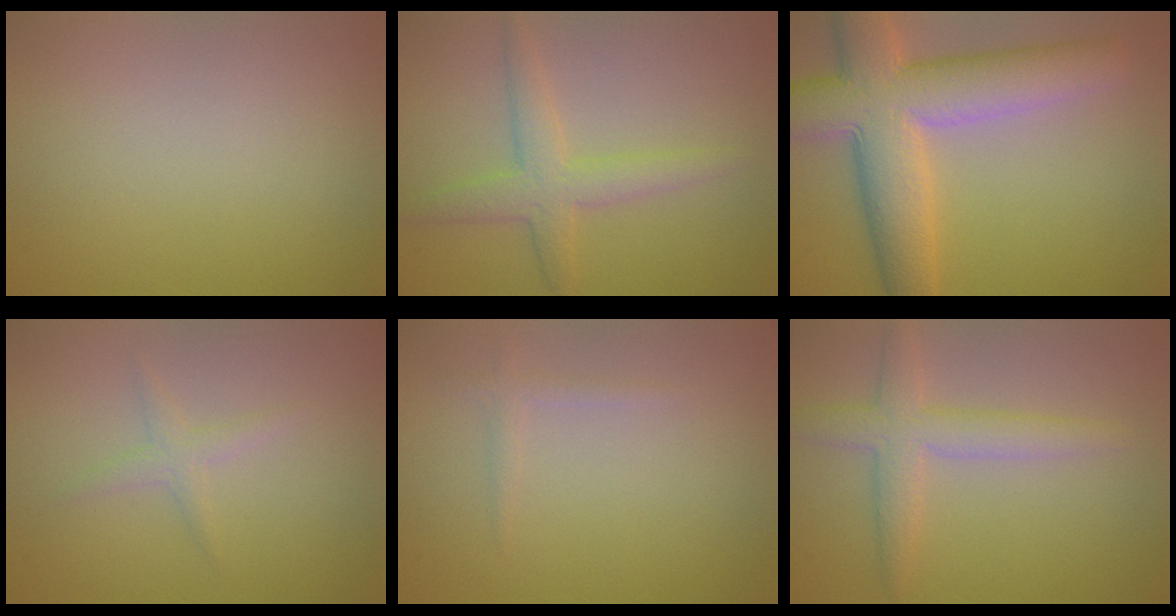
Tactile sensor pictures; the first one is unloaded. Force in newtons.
{"total": 3.2, "press": 3.2, "slide": 0.1}
{"total": 9.9, "press": 9.9, "slide": 0.6}
{"total": 1.2, "press": 1.2, "slide": 0.0}
{"total": 0.9, "press": 0.9, "slide": 0.0}
{"total": 3.3, "press": 3.3, "slide": 0.2}